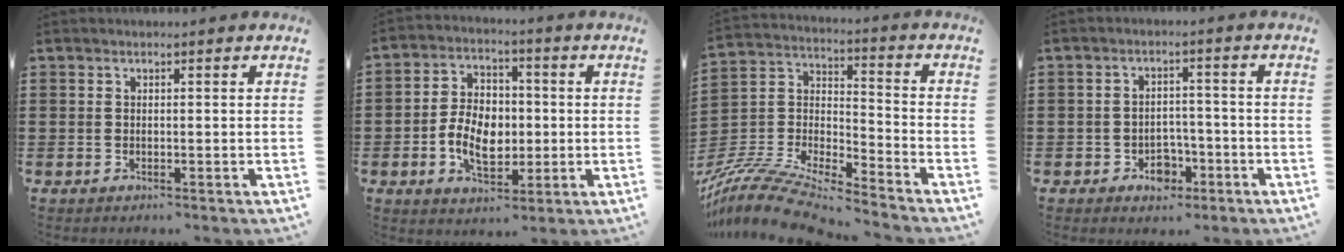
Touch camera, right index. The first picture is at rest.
{"total": 8.0, "force": [-1.3, 5.5, 5.7], "torque": [-0.119, 0.007, -0.027]}
{"total": 10.5, "force": [-9.7, 1.5, 3.8], "torque": [-0.089, 0.011, -0.198]}
{"total": 4.0, "force": [-2.3, 2.8, 1.8], "torque": [-0.036, 0.006, -0.044]}